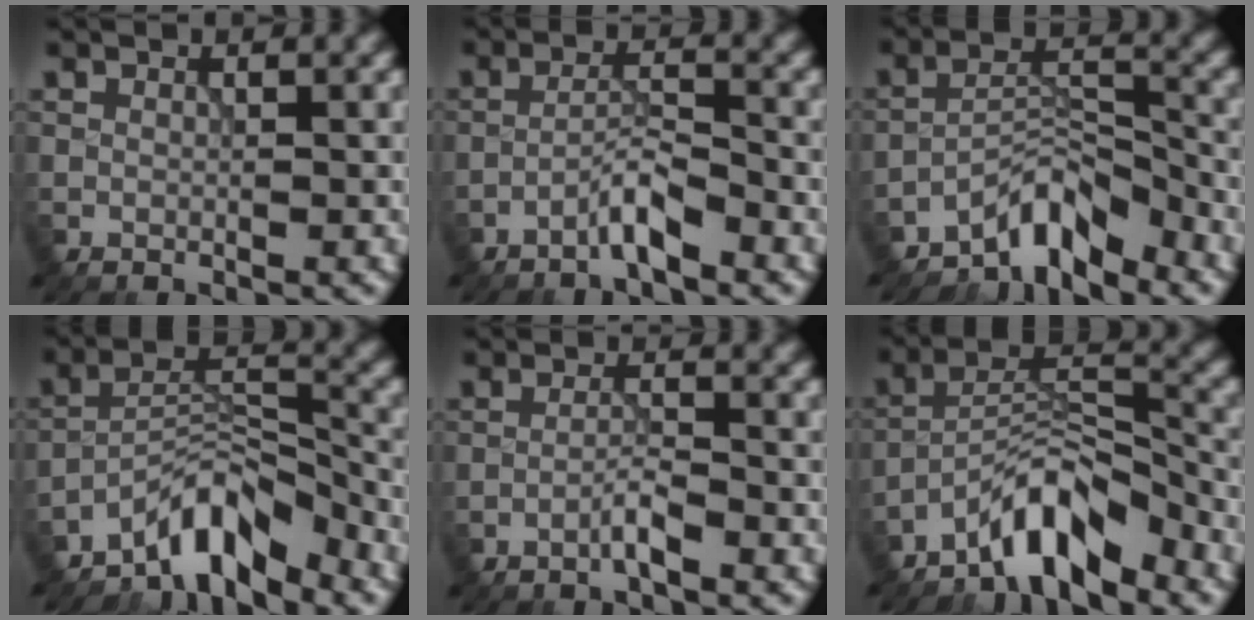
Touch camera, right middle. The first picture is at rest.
{"total": 2.7, "force": [-2.0, 0.2, 1.8], "torque": [-0.033, 0.013, -0.043]}
{"total": 4.9, "force": [-4.1, 1.3, 2.2], "torque": [-0.027, 0.012, -0.085]}
{"total": 5.8, "force": [-4.9, 1.5, 2.8], "torque": [-0.037, 0.010, -0.095]}
{"total": 1.8, "force": [-1.2, 0.0, 1.3], "torque": [-0.024, 0.008, -0.027]}
{"total": 6.0, "force": [-4.8, 1.5, 3.3], "torque": [-0.052, 0.011, -0.095]}